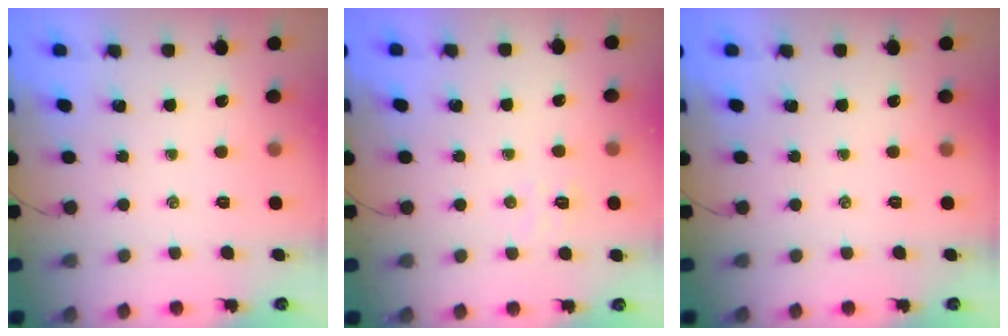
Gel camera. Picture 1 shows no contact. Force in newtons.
{"total": 3.5, "press": 3.4, "slide": 0.9}
{"total": 0.0}